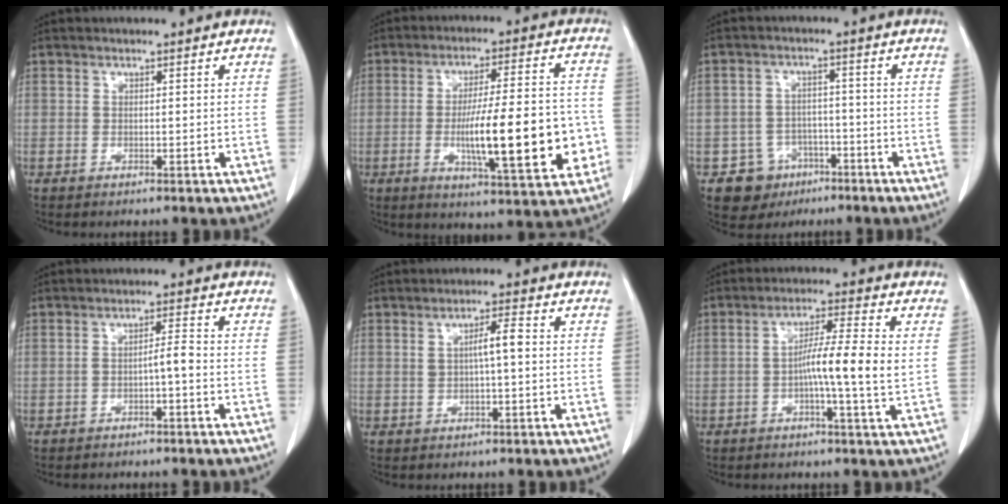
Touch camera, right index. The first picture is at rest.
{"total": 16.4, "force": [-3.3, 2.8, 15.8], "torque": [-0.248, 0.003, -0.043]}
{"total": 6.5, "force": [-3.2, 5.6, 0.5], "torque": [-0.004, 0.014, -0.042]}
{"total": 2.4, "force": [-0.9, 0.1, 2.2], "torque": [-0.032, 0.005, -0.014]}
{"total": 3.4, "force": [0.4, 0.4, 3.4], "torque": [-0.057, 0.006, 0.011]}
{"total": 7.8, "force": [-0.5, -0.5, 7.8], "torque": [-0.134, 0.005, -0.014]}